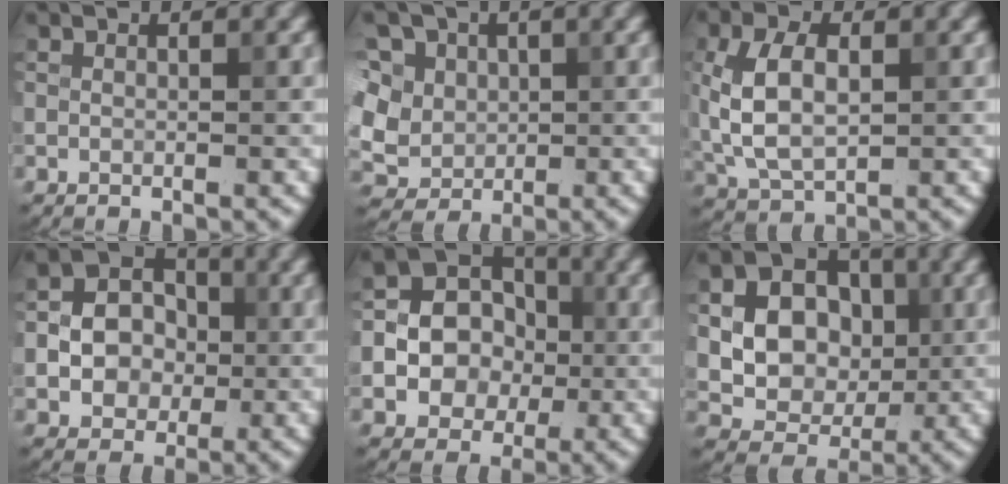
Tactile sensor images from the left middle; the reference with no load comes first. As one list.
[{"total": 9.1, "force": [3.8, 7.0, 4.4], "torque": [-0.088, 0.016, 0.050]}, {"total": 5.9, "force": [0.7, 3.5, 4.6], "torque": [-0.101, 0.006, 0.016]}, {"total": 5.8, "force": [-0.5, 4.9, 3.0], "torque": [-0.031, 0.007, -0.020]}, {"total": 9.7, "force": [-1.2, 8.6, 4.2], "torque": [-0.072, 0.008, -0.043]}, {"total": 11.4, "force": [1.6, 9.8, 5.5], "torque": [-0.105, 0.021, 0.029]}]